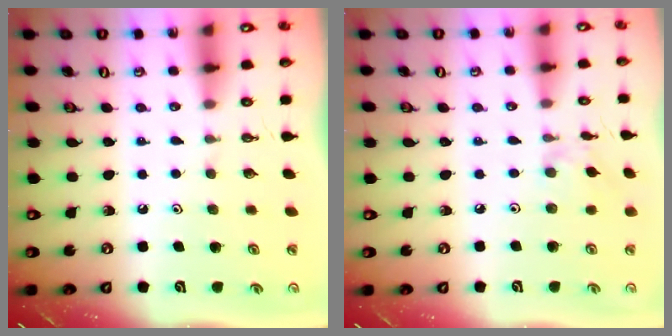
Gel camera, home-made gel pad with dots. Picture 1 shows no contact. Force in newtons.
{"total": 3.0, "press": 3.0, "slide": 0.3}